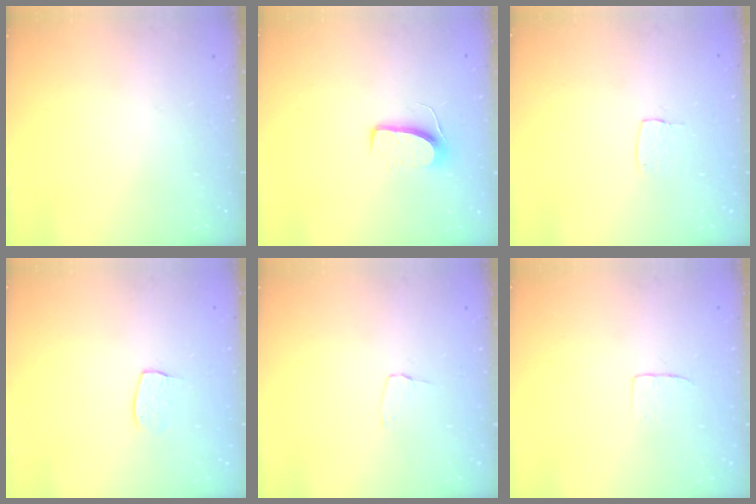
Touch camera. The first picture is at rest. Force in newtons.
{"total": 6.7, "press": 6.7, "slide": 0.5}
{"total": 3.2, "press": 3.2, "slide": 0.2}
{"total": 5.0, "press": 5.0, "slide": 0.3}
{"total": 2.7, "press": 2.7, "slide": 0.3}
{"total": 3.4, "press": 3.4, "slide": 0.3}